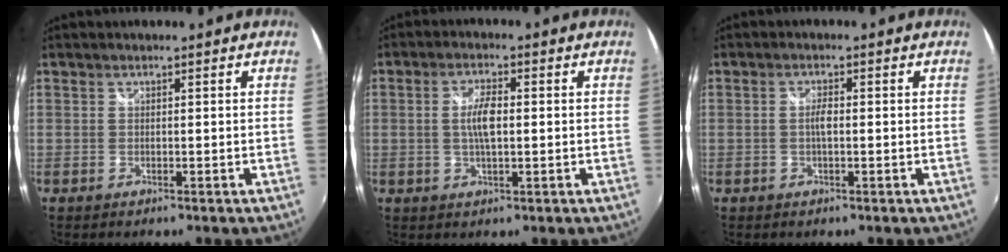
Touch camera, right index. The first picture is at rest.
{"total": 4.9, "force": [0.1, 1.7, 4.6], "torque": [-0.089, 0.003, 0.002]}
{"total": 2.0, "force": [-0.2, 0.6, 1.9], "torque": [-0.036, 0.002, -0.005]}